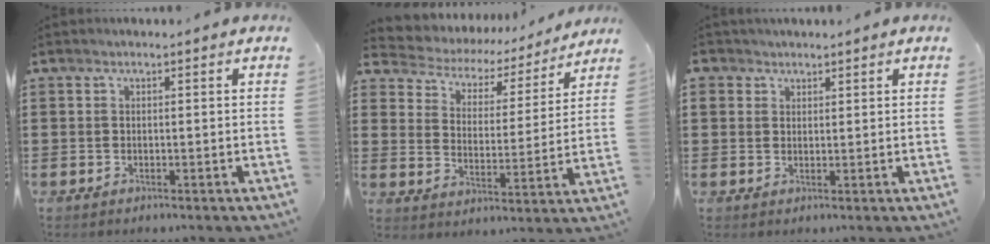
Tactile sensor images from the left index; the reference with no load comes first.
{"total": 3.7, "force": [3.3, 1.6, 0.6], "torque": [-0.037, -0.026, 0.047]}
{"total": 1.9, "force": [1.4, 1.3, -0.1], "torque": [-0.006, 0.007, 0.026]}